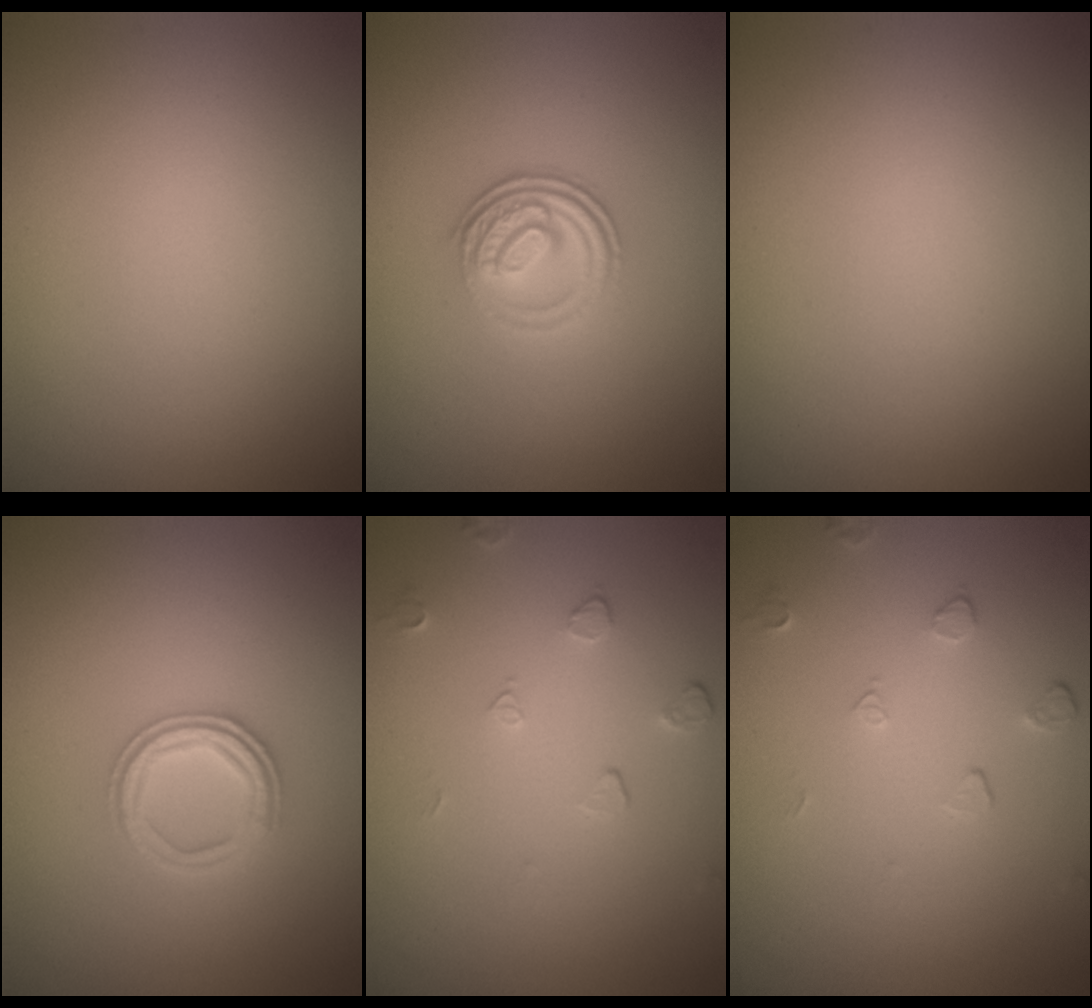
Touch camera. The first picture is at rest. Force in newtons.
{"total": 3.6, "press": 2.7, "slide": 2.3}
{"total": 0.0}
{"total": 2.6, "press": 2.5, "slide": 0.7}
{"total": 1.1, "press": 0.7, "slide": 0.9}
{"total": 1.1, "press": 0.7, "slide": 0.9}